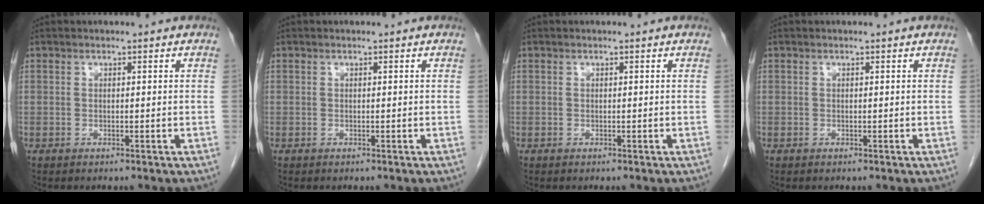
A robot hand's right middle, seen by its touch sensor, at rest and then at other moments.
{"total": 0.0}
{"total": 0.0}
{"total": 0.0}